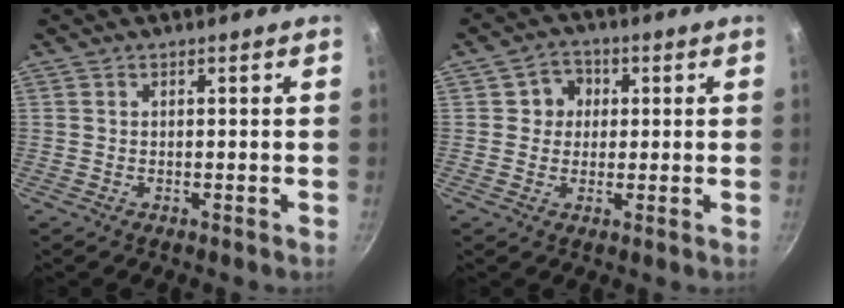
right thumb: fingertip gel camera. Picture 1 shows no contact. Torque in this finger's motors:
{"motor_torque": [-0.32, 0.31, 0.06, -0.06, 0.01]}